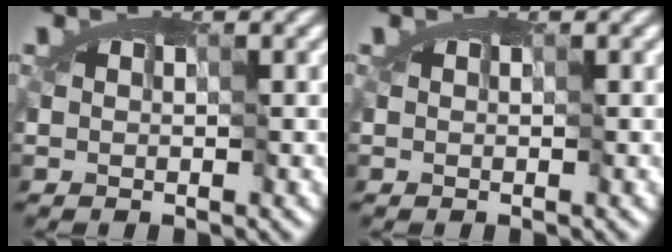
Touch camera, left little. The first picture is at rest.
{"total": 0.0}